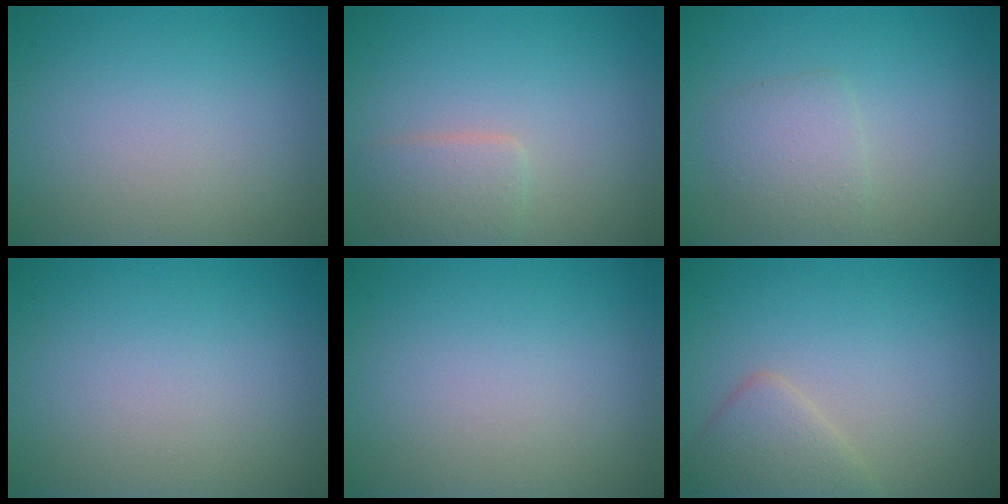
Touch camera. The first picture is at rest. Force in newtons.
{"total": 2.3, "press": 2.3, "slide": 0.1}
{"total": 2.3, "press": 2.3, "slide": 0.0}
{"total": 0.0}
{"total": 0.0}
{"total": 2.7, "press": 2.7, "slide": 0.1}